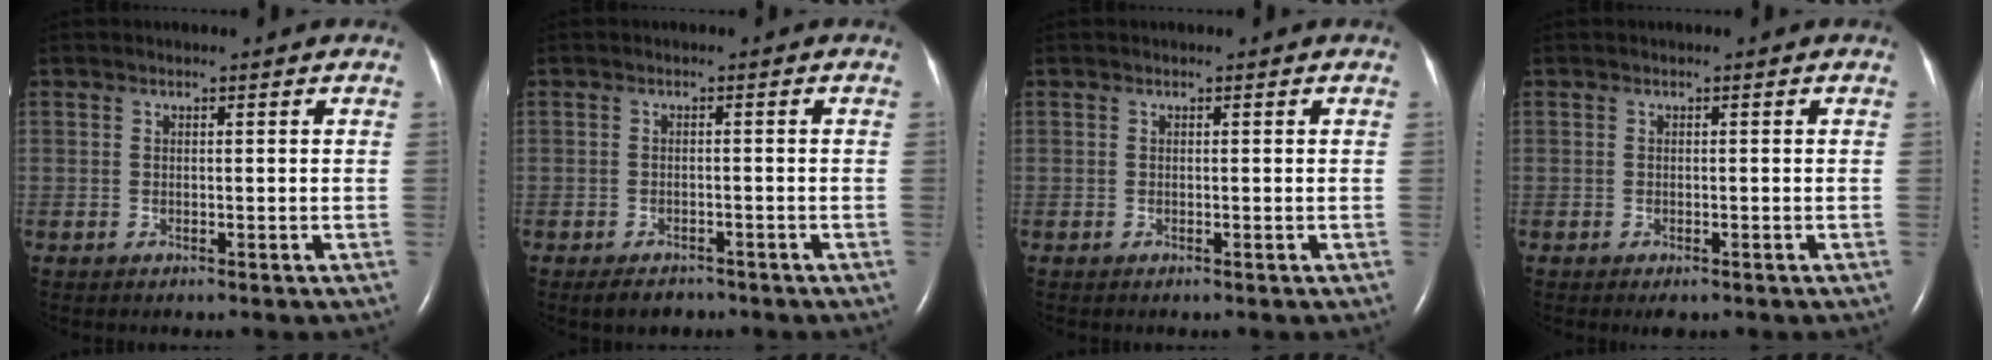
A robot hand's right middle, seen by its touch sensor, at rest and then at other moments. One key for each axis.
{"total": 3.2, "fx": -2.5, "fy": 1.7, "fz": 1.1, "tx": -0.019, "ty": -0.001, "tz": -0.033}
{"total": 0.0}
{"total": 1.2, "fx": -0.7, "fy": 0.5, "fz": 0.8, "tx": -0.010, "ty": -0.002, "tz": -0.006}